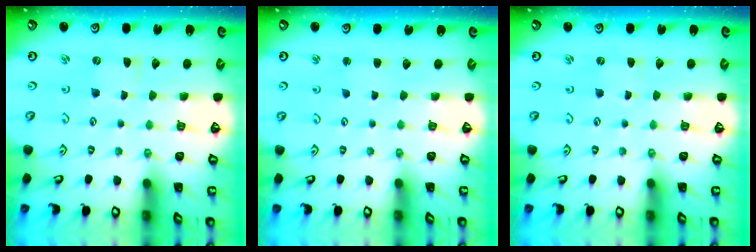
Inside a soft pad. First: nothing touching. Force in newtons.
{"total": 2.5, "press": 2.5, "slide": 0.4}
{"total": 0.0}